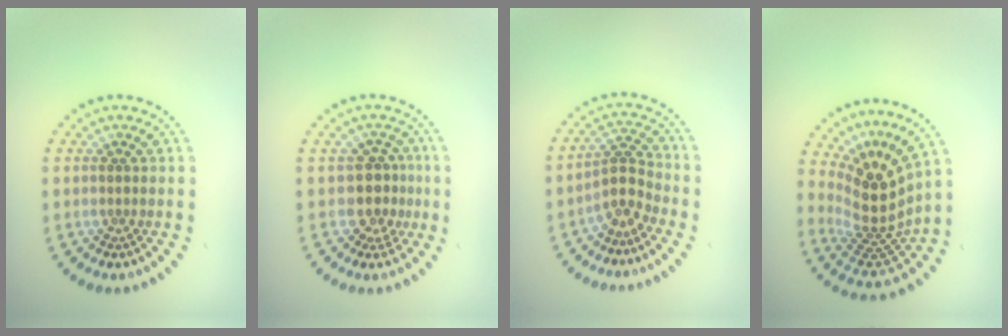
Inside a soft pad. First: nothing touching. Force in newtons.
{"total": 2.8, "press": 2.1, "slide": 1.9}
{"total": 2.6, "press": 1.8, "slide": 1.8}
{"total": 5.2, "press": 3.7, "slide": 3.7}